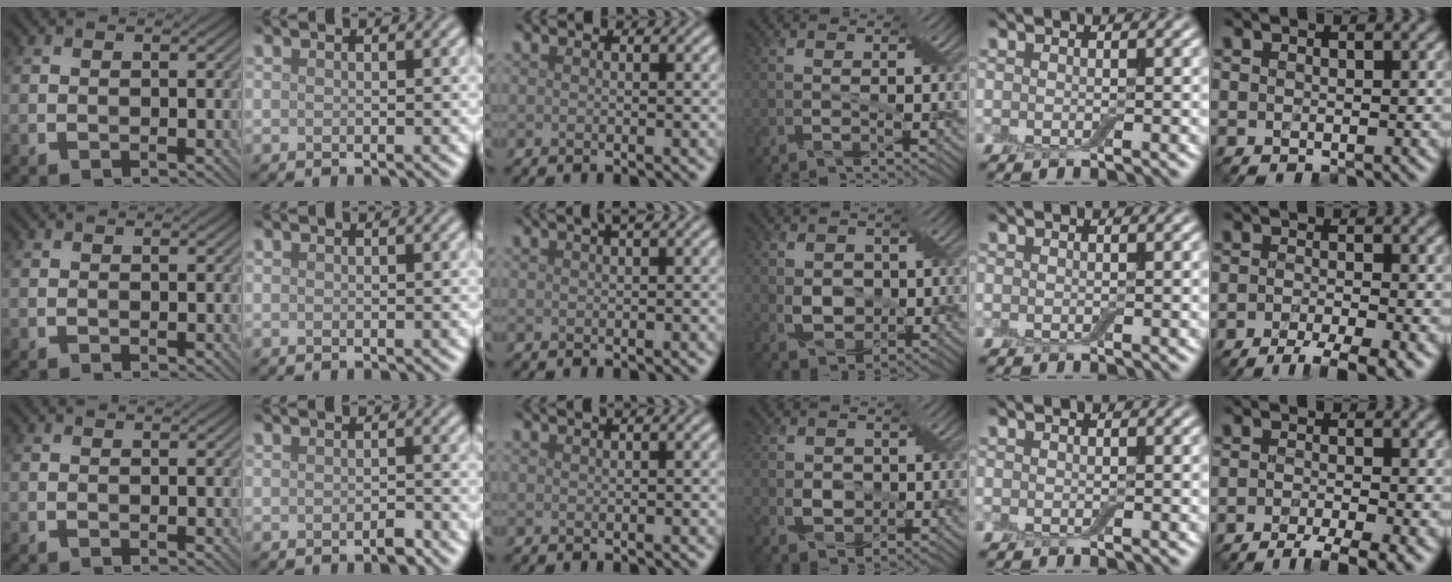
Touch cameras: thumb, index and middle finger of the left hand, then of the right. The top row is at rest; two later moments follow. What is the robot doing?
{"motion": "cut", "object": "cling film"}